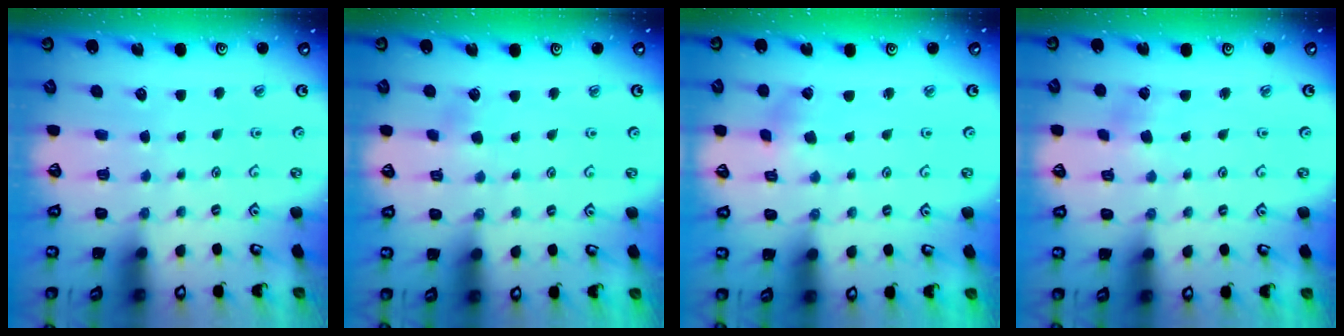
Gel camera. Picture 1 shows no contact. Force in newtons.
{"total": 3.6, "press": 3.6, "slide": 0.3}
{"total": 1.2, "press": 1.2, "slide": 0.2}
{"total": 3.8, "press": 3.8, "slide": 0.6}